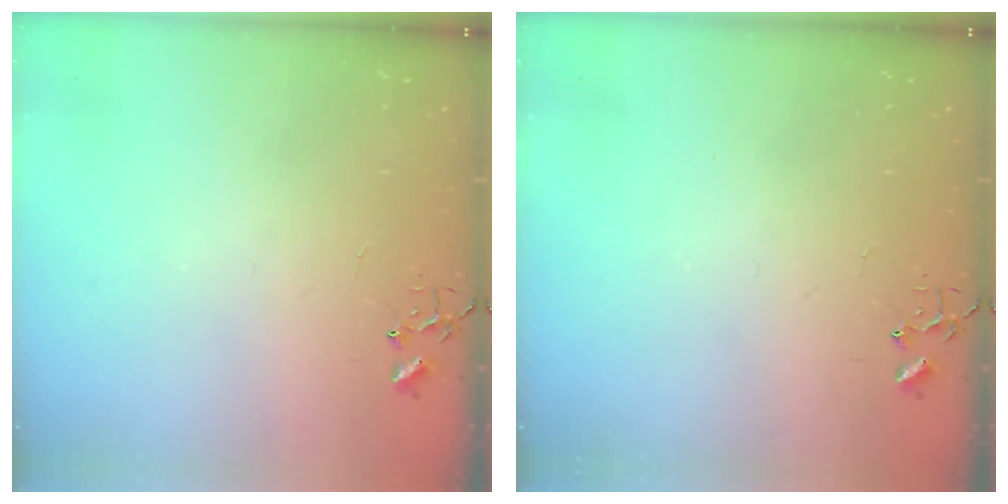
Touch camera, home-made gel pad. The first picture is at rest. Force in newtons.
{"total": 0.0}